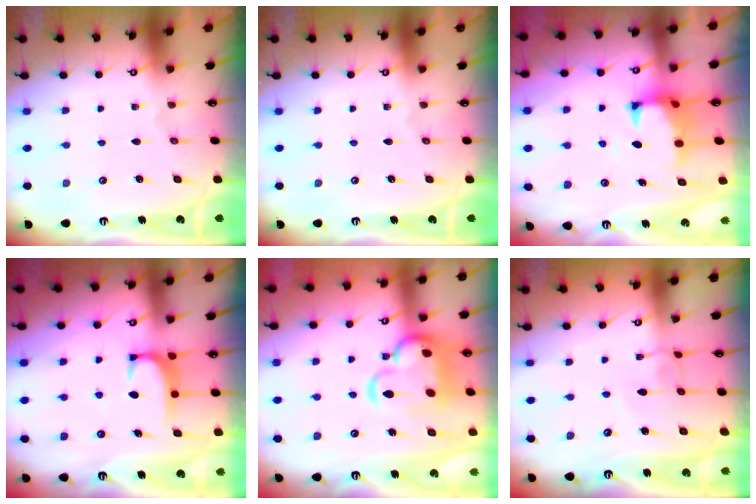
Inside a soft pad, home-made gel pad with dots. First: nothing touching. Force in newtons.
{"total": 0.0}
{"total": 1.8, "press": 1.4, "slide": 1.1}
{"total": 1.8, "press": 1.7, "slide": 0.5}
{"total": 11.2, "press": 11.1, "slide": 2.0}
{"total": 2.4, "press": 2.4, "slide": 0.3}